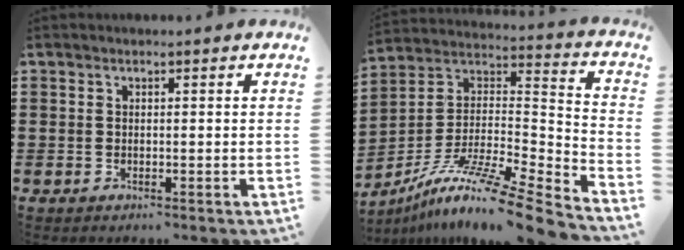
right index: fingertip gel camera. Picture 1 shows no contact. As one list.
[{"total": 12.1, "force": [-9.4, 0.2, 7.6], "torque": [-0.124, 0.004, -0.177]}]